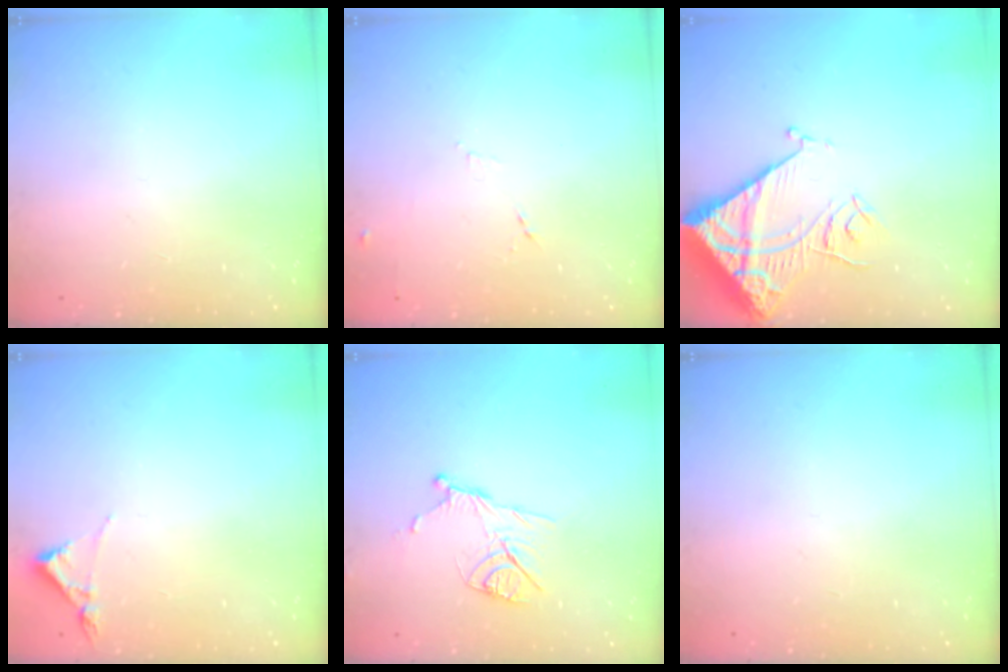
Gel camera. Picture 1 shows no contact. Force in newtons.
{"total": 4.4, "press": 4.3, "slide": 1.0}
{"total": 14.6, "press": 14.5, "slide": 1.4}
{"total": 3.2, "press": 3.2, "slide": 0.5}
{"total": 10.9, "press": 10.9, "slide": 0.4}
{"total": 0.0}